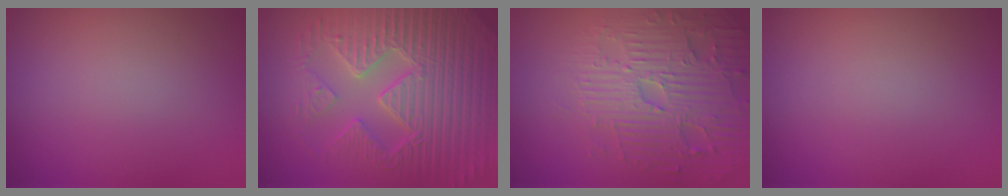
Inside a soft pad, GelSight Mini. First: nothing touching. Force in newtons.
{"total": 8.3, "press": 6.4, "slide": 5.3}
{"total": 5.1, "press": 5.0, "slide": 1.0}
{"total": 0.0}